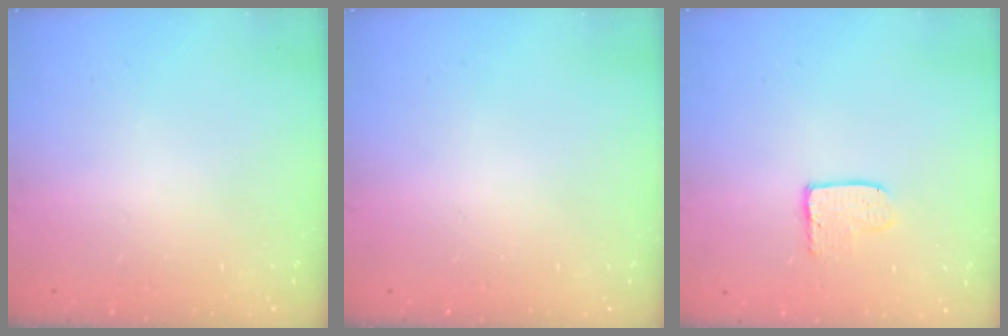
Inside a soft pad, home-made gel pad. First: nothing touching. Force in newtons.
{"total": 0.0}
{"total": 3.6, "press": 3.6, "slide": 0.3}